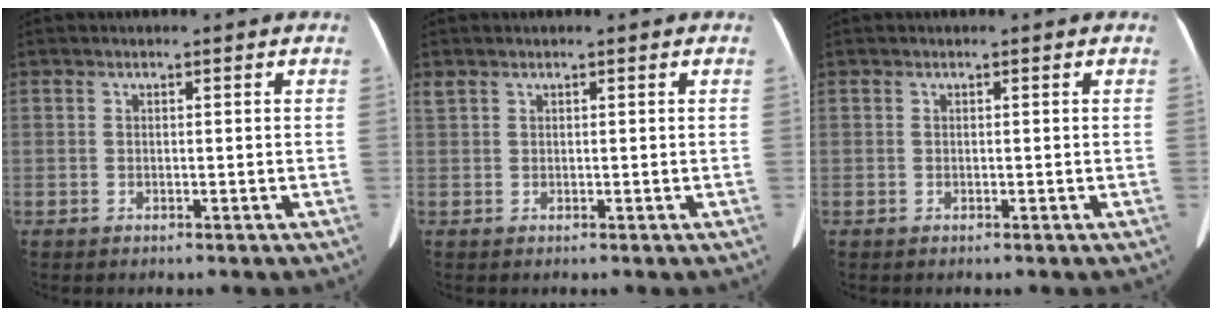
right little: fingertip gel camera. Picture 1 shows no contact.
{"total": 0.6, "force": [0.5, 0.2, 0.2], "torque": [-0.014, 0.014, 0.019]}
{"total": 0.0}